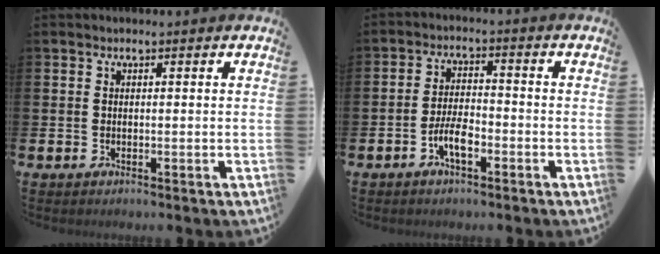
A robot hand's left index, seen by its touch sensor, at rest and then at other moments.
{"total": 4.0, "force": [-1.9, 1.4, 3.1], "torque": [-0.072, 0.005, -0.039]}